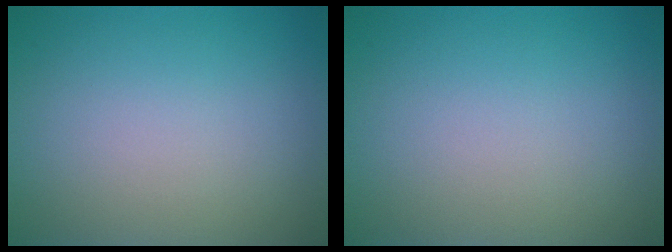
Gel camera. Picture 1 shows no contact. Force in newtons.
{"total": 0.0}